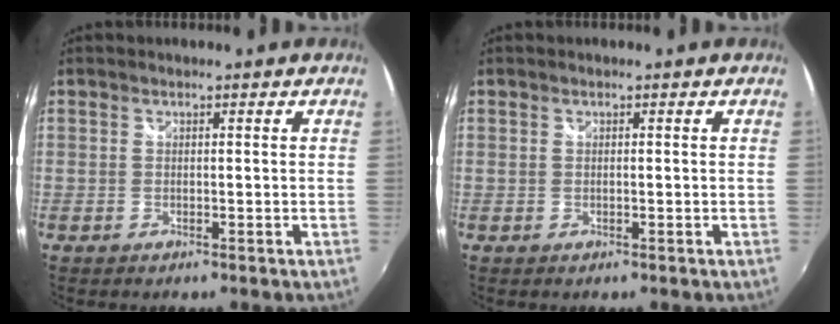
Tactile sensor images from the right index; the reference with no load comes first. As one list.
[{"total": 0.0}]